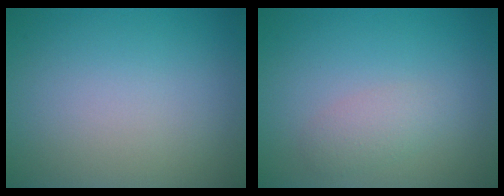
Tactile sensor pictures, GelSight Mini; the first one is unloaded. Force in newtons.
{"total": 1.7, "press": 1.7, "slide": 0.0}